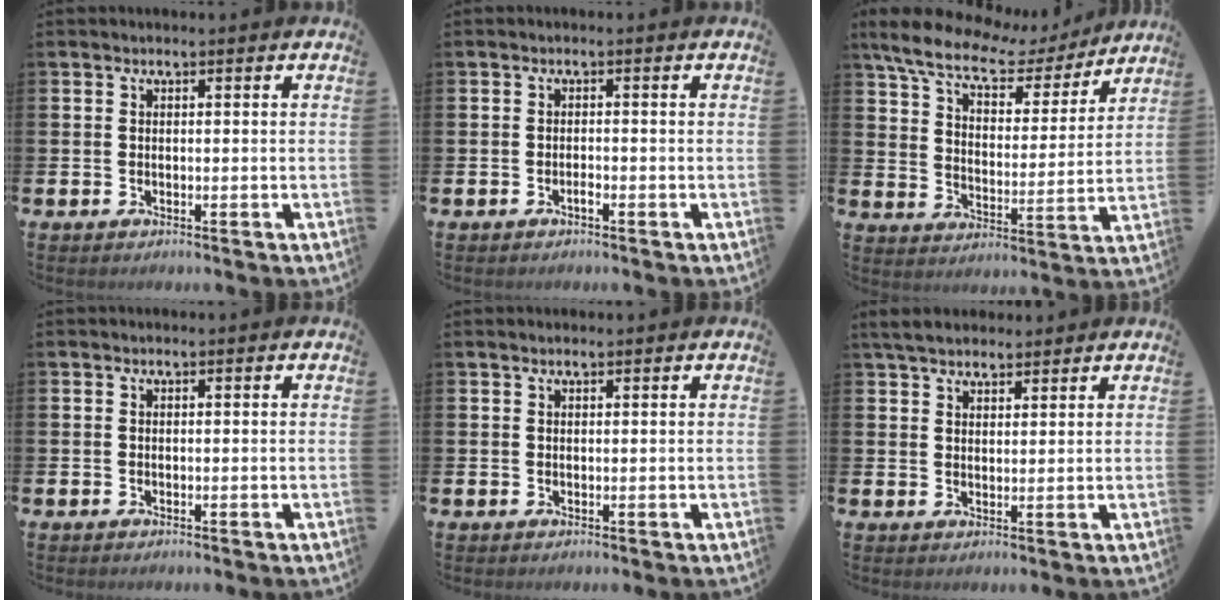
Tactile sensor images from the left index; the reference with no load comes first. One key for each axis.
{"total": 0.7, "fx": -0.5, "fy": 0.1, "fz": 0.5, "tx": -0.004, "ty": -0.007, "tz": -0.010}
{"total": 9.2, "fx": 7.7, "fy": 3.3, "fz": 4.0, "tx": -0.099, "ty": -0.051, "tz": 0.126}
{"total": 0.0}
{"total": 0.8, "fx": 0.8, "fy": 0.2, "fz": 0.2, "tx": 0.007, "ty": -0.003, "tz": 0.012}
{"total": 4.4, "fx": 4.0, "fy": 1.3, "fz": 1.2, "tx": -0.024, "ty": -0.010, "tz": 0.075}